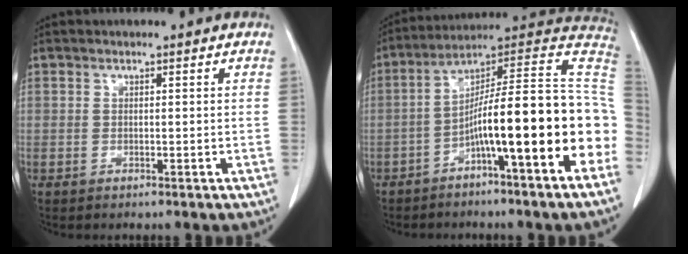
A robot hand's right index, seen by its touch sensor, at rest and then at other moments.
{"total": 19.3, "force": [-5.8, 0.4, 18.4], "torque": [-0.225, 0.038, -0.093]}